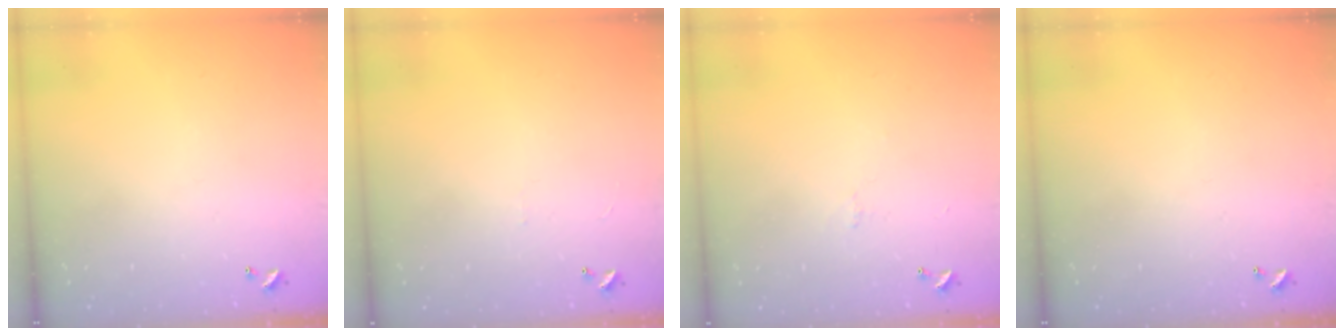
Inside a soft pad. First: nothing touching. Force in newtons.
{"total": 1.3, "press": 1.3, "slide": 0.4}
{"total": 0.6, "press": 0.4, "slide": 0.5}
{"total": 0.0}